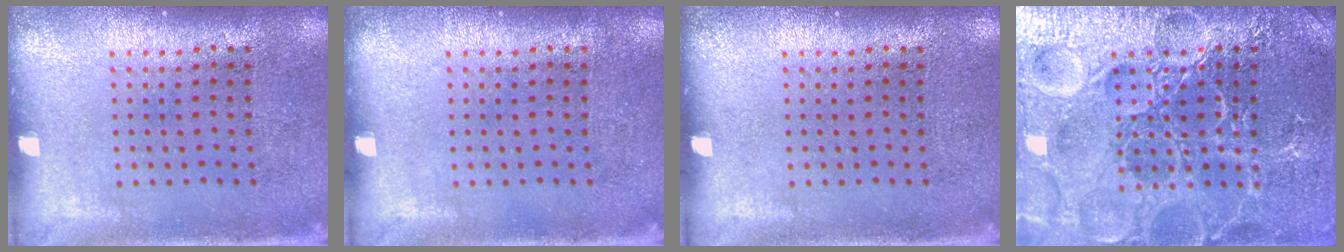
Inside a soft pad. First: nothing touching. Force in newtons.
{"total": 0.0}
{"total": 0.0}
{"total": 7.3, "press": 7.2, "slide": 0.9}